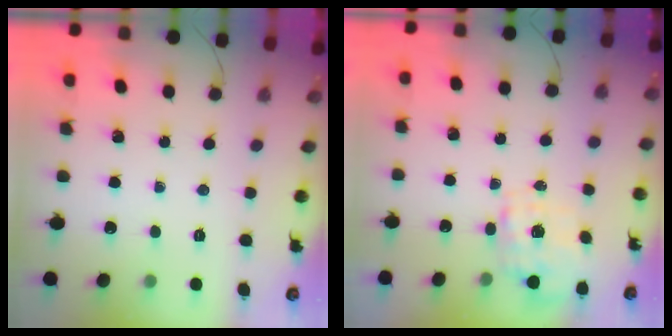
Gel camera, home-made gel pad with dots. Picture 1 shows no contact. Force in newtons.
{"total": 1.6, "press": 1.5, "slide": 0.5}